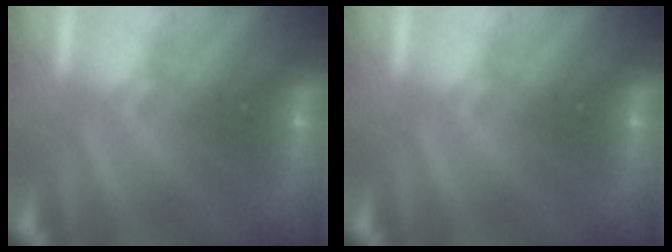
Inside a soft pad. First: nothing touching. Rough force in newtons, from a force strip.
{"total": 0.0}